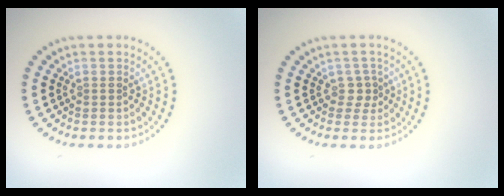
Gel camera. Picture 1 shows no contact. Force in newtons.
{"total": 1.4, "press": 1.0, "slide": 0.9}